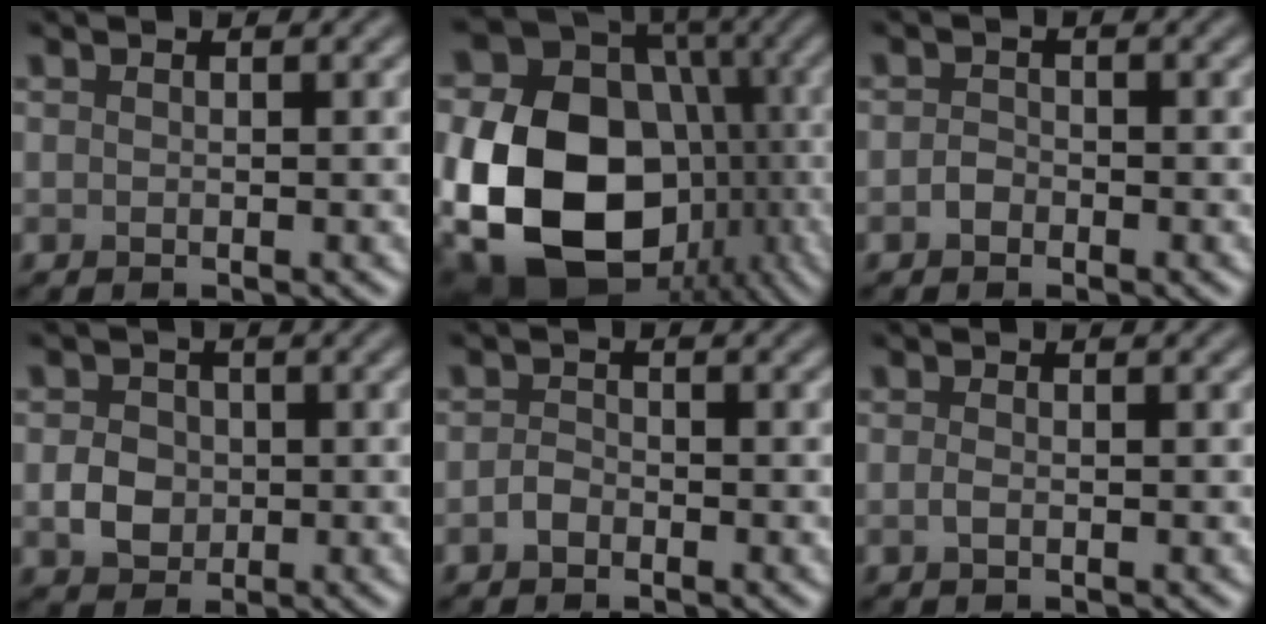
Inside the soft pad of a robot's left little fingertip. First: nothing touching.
{"total": 20.5, "force": [-4.5, 16.2, 11.7], "torque": [-0.226, -0.031, -0.069]}
{"total": 1.1, "force": [-0.5, 0.8, 0.4], "torque": [-0.009, 0.000, -0.012]}
{"total": 2.8, "force": [-0.3, 2.4, 1.4], "torque": [-0.024, 0.000, -0.009]}
{"total": 1.2, "force": [-0.7, 0.8, 0.6], "torque": [-0.011, 0.002, -0.016]}
{"total": 0.7, "force": [-0.3, 0.3, 0.6], "torque": [-0.015, -0.002, -0.006]}